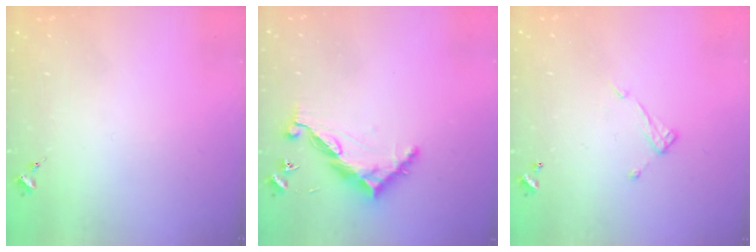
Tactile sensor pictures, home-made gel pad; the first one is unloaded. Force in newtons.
{"total": 9.0, "press": 9.0, "slide": 0.8}
{"total": 8.2, "press": 8.1, "slide": 0.4}